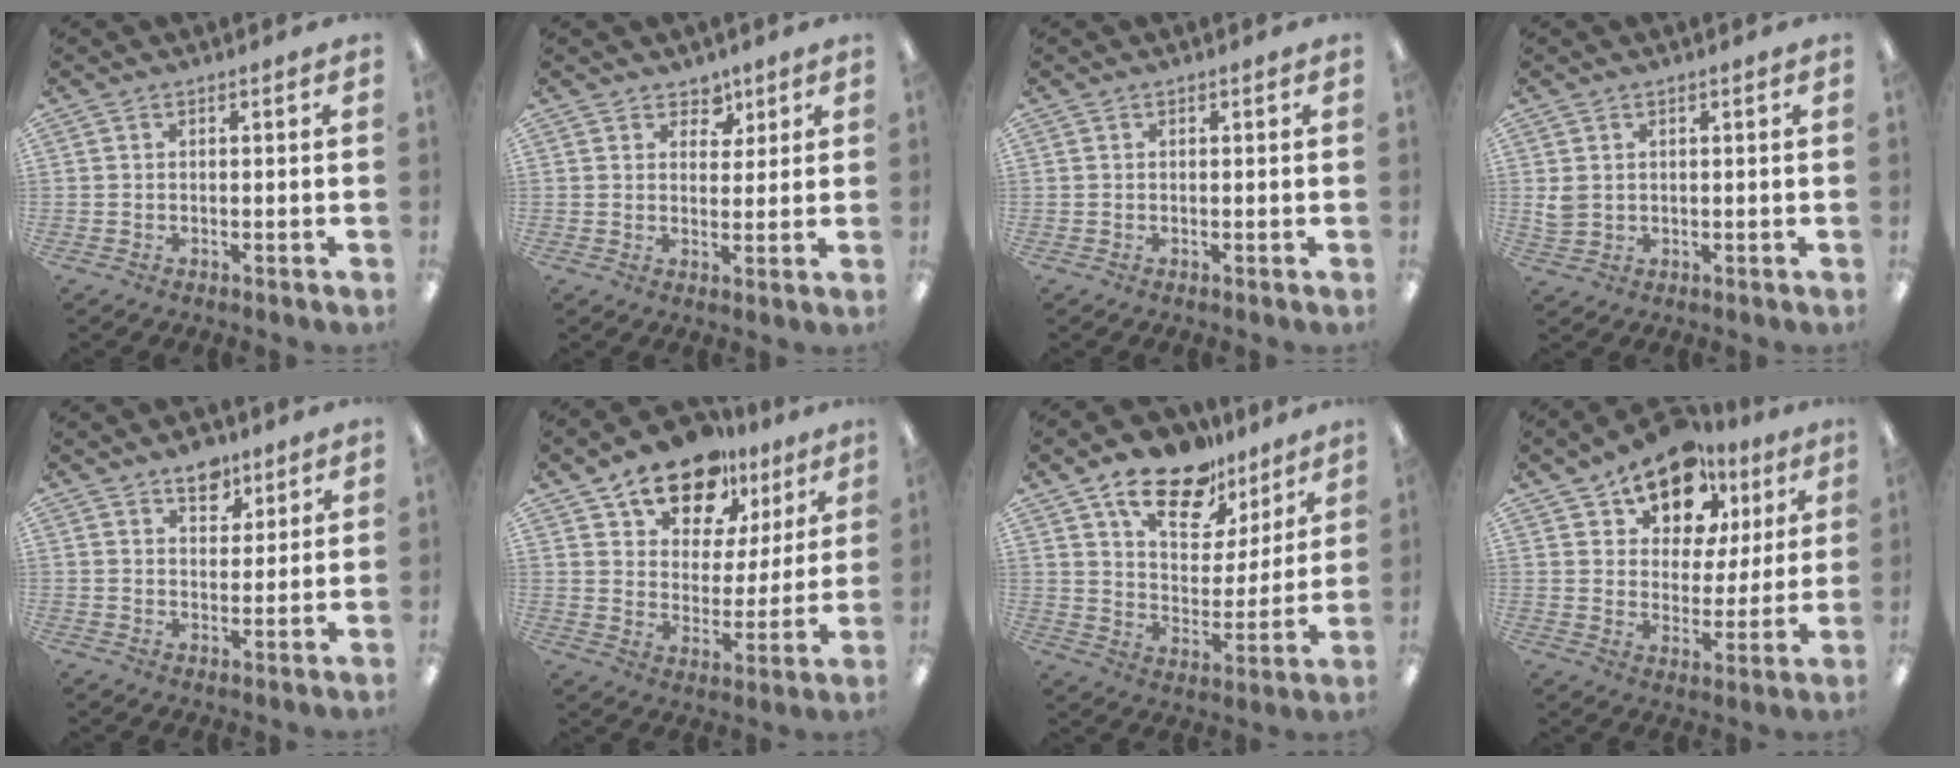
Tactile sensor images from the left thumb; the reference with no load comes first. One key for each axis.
{"total": 4.8, "fx": 3.2, "fy": 3.4, "fz": 1.0, "tx": -0.002, "ty": -0.017, "tz": 0.054}
{"total": 0.0}
{"total": 2.9, "fx": 1.0, "fy": 2.4, "fz": 1.3, "tx": -0.018, "ty": 0.000, "tz": 0.019}
{"total": 7.0, "fx": 5.1, "fy": 4.0, "fz": 2.5, "tx": -0.018, "ty": -0.028, "tz": 0.087}
{"total": 15.7, "fx": 12.1, "fy": 8.1, "fz": 5.8, "tx": -0.094, "ty": -0.077, "tz": 0.218}
{"total": 17.3, "fx": 12.1, "fy": 8.8, "fz": 8.5, "tx": -0.137, "ty": -0.068, "tz": 0.213}
{"total": 15.4, "fx": 11.5, "fy": 8.4, "fz": 5.9, "tx": -0.105, "ty": -0.070, "tz": 0.207}